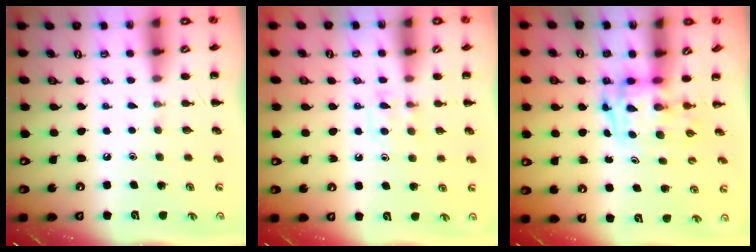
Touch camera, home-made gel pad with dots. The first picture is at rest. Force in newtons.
{"total": 5.7, "press": 5.4, "slide": 1.9}
{"total": 3.3, "press": 3.3, "slide": 0.6}